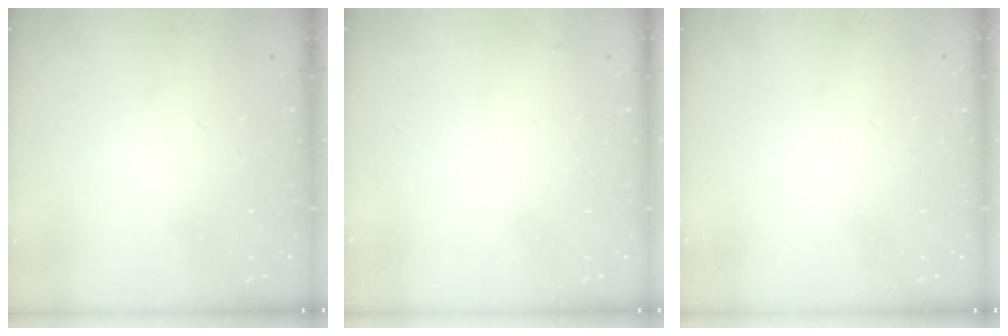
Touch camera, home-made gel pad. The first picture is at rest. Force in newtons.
{"total": 2.8, "press": 2.8, "slide": 0.4}
{"total": 0.0}